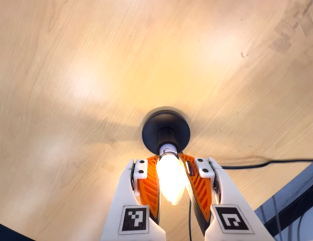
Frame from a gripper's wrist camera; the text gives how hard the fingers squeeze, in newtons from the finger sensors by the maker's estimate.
{"total": 25.5, "left": 27.1, "right": 23.8}